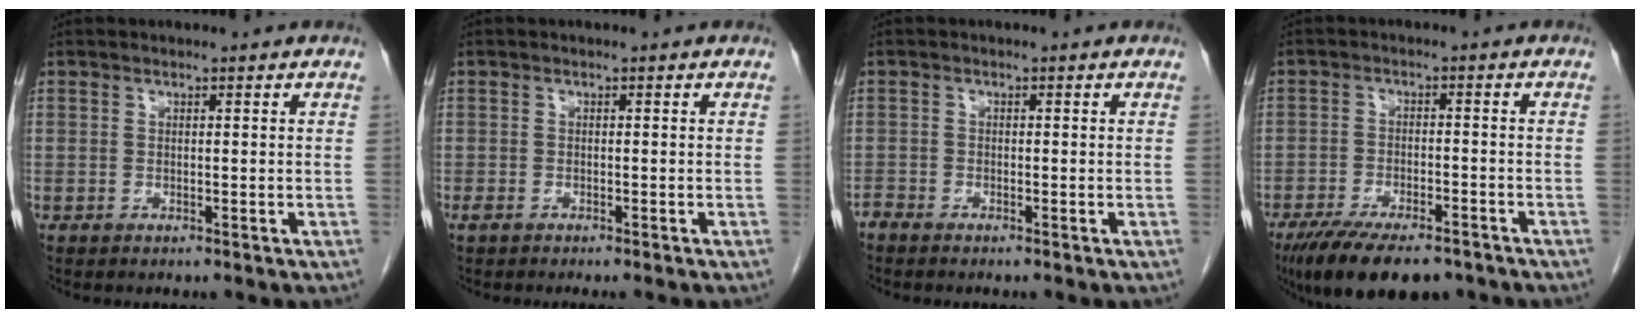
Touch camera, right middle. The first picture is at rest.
{"total": 2.3, "force": [-1.9, 0.6, 1.3], "torque": [-0.018, -0.005, -0.024]}
{"total": 1.0, "force": [-1.0, 0.1, 0.1], "torque": [-0.005, -0.002, -0.022]}
{"total": 12.9, "force": [-9.7, 4.3, 7.4], "torque": [-0.126, -0.018, -0.152]}